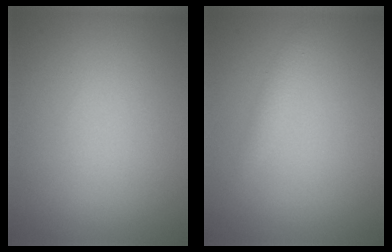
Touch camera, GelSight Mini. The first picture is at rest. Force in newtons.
{"total": 1.0, "press": 1.0, "slide": 0.0}